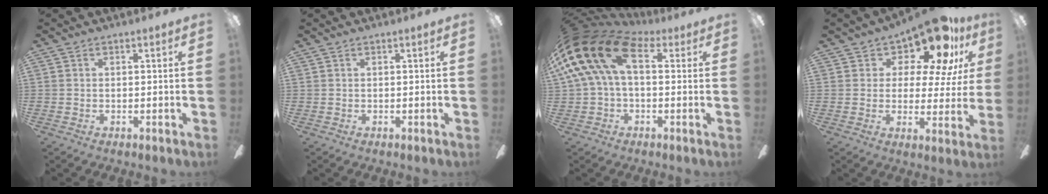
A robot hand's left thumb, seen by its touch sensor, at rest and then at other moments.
{"total": 0.0}
{"total": 19.8, "force": [4.5, 11.9, 15.2], "torque": [-0.307, 0.002, 0.078]}
{"total": 15.4, "force": [11.2, 6.0, 8.7], "torque": [-0.147, -0.078, 0.191]}